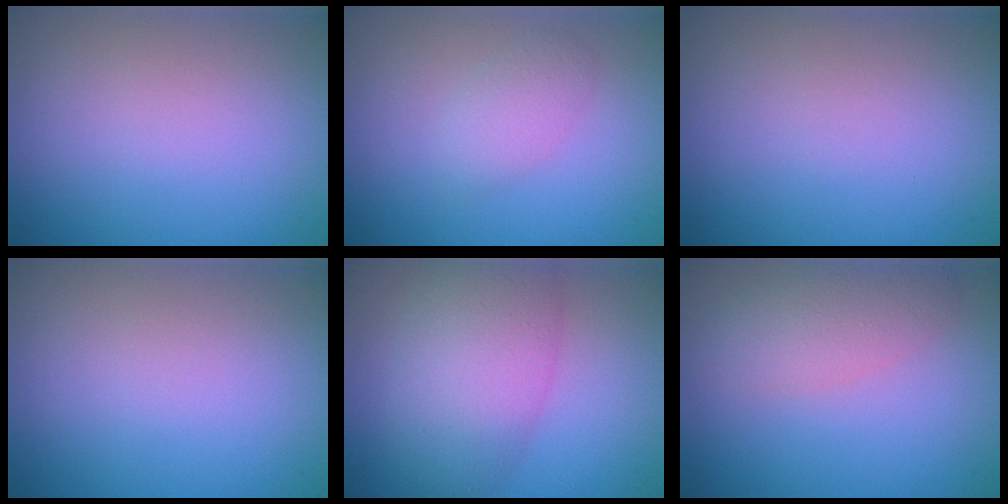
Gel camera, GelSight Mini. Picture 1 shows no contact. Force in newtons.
{"total": 1.8, "press": 1.8, "slide": 0.2}
{"total": 0.0}
{"total": 0.0}
{"total": 6.9, "press": 6.9, "slide": 0.4}
{"total": 3.4, "press": 3.4, "slide": 0.3}